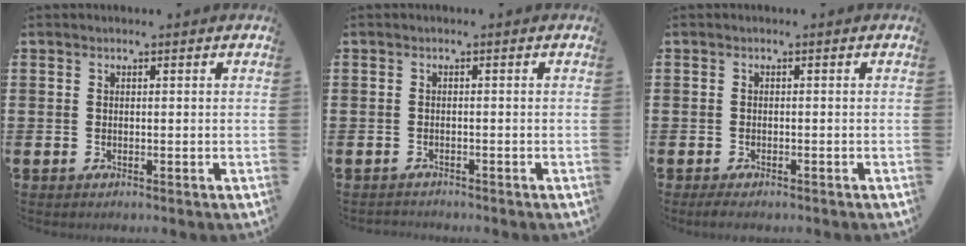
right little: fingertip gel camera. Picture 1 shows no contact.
{"total": 0.6, "force": [-0.6, 0.1, -0.1], "torque": [0.001, -0.002, -0.013]}
{"total": 0.9, "force": [-0.6, 0.3, 0.6], "torque": [-0.013, -0.001, -0.012]}